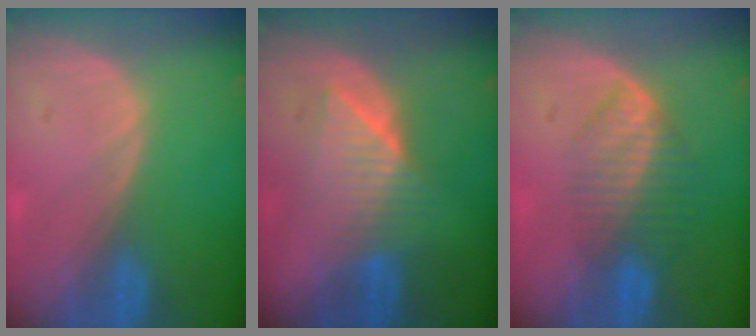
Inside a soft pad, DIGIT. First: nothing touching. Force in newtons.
{"total": 6.4, "press": 6.3, "slide": 1.1}
{"total": 6.8, "press": 5.8, "slide": 3.5}